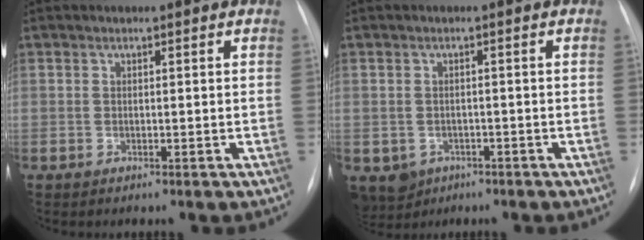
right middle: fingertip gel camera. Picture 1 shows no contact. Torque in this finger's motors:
{"motor_torque": [0.15, -0.17, 0.00, 0.01]}